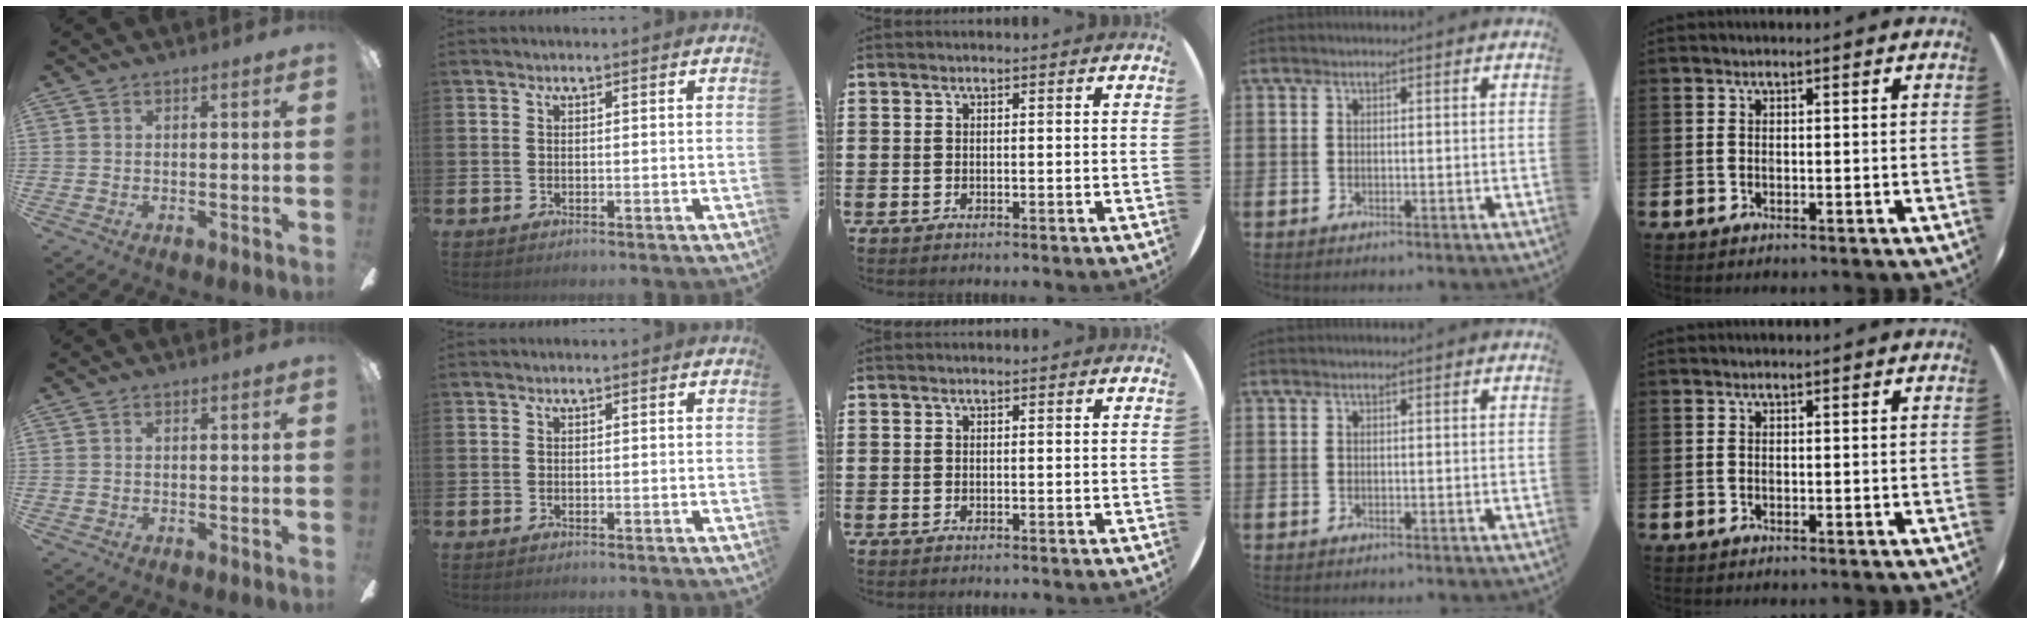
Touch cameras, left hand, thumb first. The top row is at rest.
{}